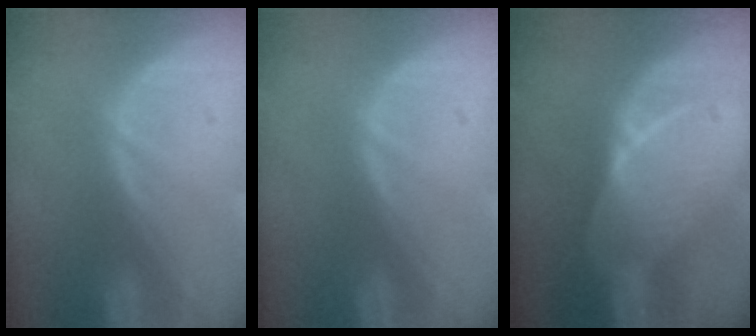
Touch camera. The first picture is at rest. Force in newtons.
{"total": 0.0}
{"total": 7.7, "press": 6.8, "slide": 3.5}